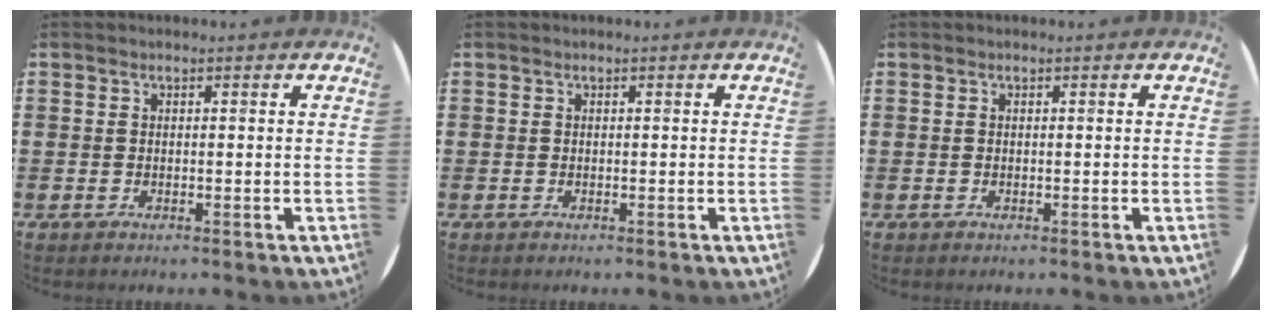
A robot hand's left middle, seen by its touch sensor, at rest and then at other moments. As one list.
[{"total": 0.0}, {"total": 0.0}]